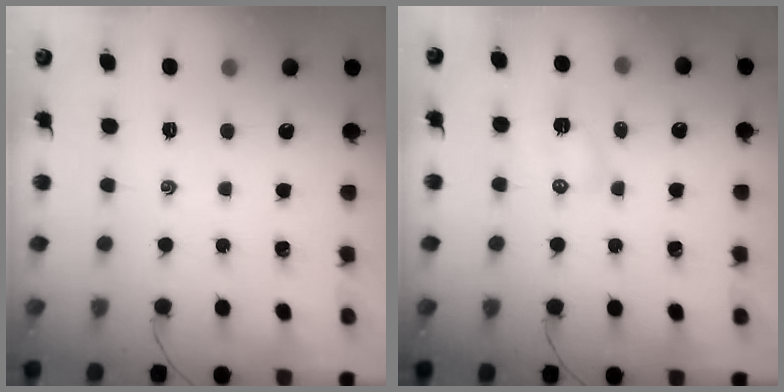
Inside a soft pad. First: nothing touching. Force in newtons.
{"total": 3.7, "press": 3.5, "slide": 1.2}